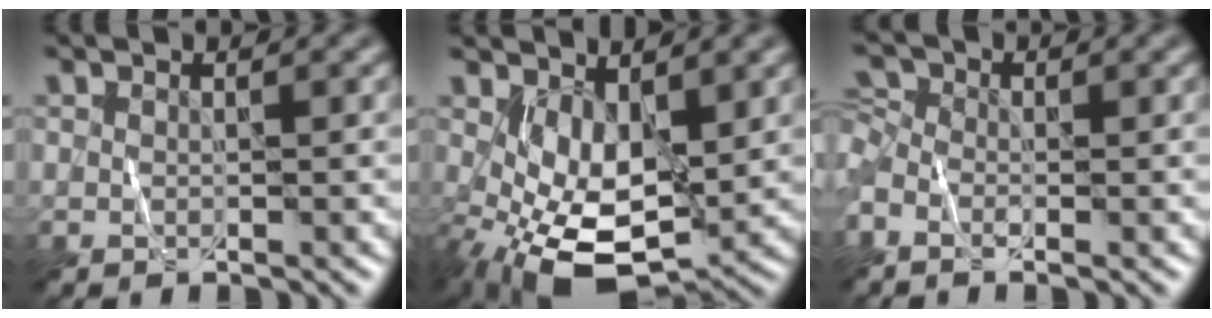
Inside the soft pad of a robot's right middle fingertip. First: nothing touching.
{"total": 6.4, "force": [0.3, 3.6, 5.3], "torque": [-0.108, -0.019, 0.019]}
{"total": 2.1, "force": [-0.3, 1.5, 1.4], "torque": [-0.039, 0.002, -0.012]}